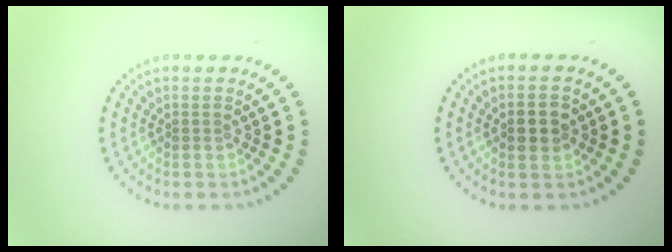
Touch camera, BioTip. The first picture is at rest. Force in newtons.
{"total": 2.3, "press": 2.3, "slide": 0.1}